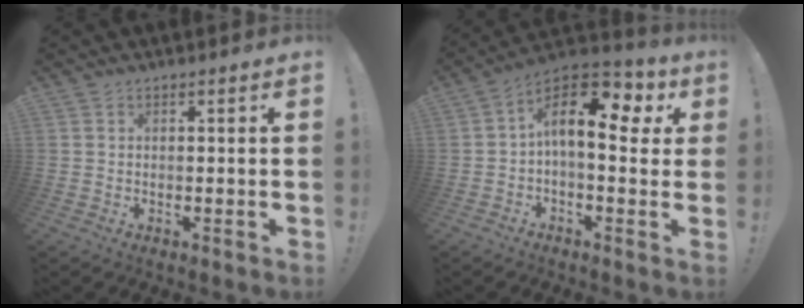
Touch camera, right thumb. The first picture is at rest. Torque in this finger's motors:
{"motor_torque": [1.82, 1.73, 0.51, -0.29, 0.34]}